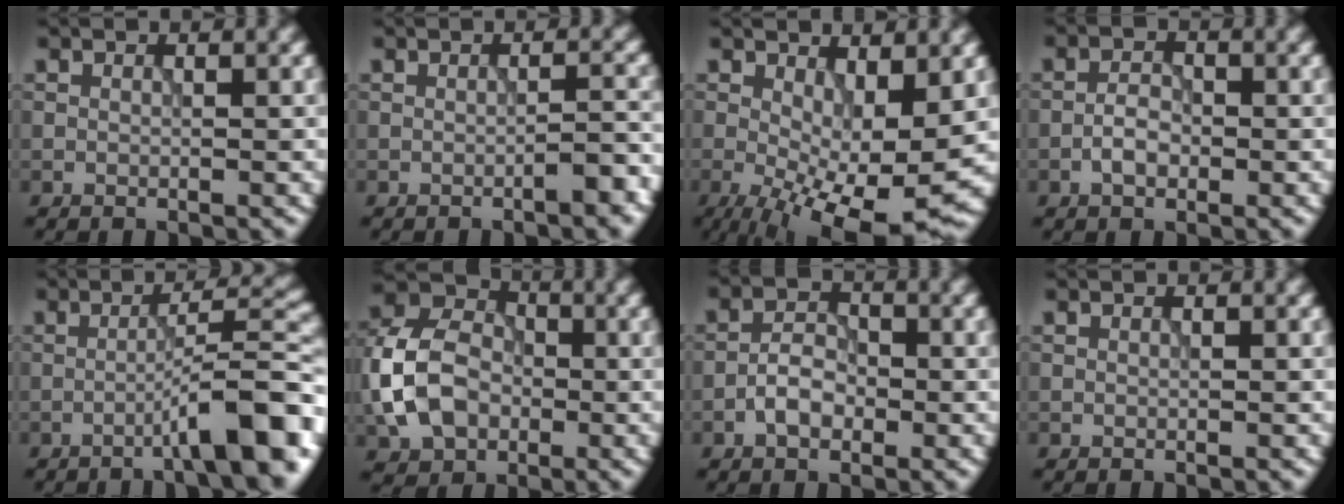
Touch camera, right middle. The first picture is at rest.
{"total": 2.3, "force": [-1.2, 0.5, 1.9], "torque": [-0.023, 0.009, -0.022]}
{"total": 10.9, "force": [-2.3, 4.1, 9.8], "torque": [-0.154, -0.008, -0.031]}
{"total": 2.2, "force": [-0.9, 1.2, 1.6], "torque": [-0.026, 0.005, -0.021]}
{"total": 7.9, "force": [-4.0, 1.1, 6.7], "torque": [-0.089, 0.025, -0.066]}
{"total": 8.3, "force": [-1.8, 6.2, 5.2], "torque": [-0.113, 0.011, -0.053]}
{"total": 2.9, "force": [-1.2, 1.7, 2.0], "torque": [-0.032, 0.009, -0.027]}
{"total": 0.0}